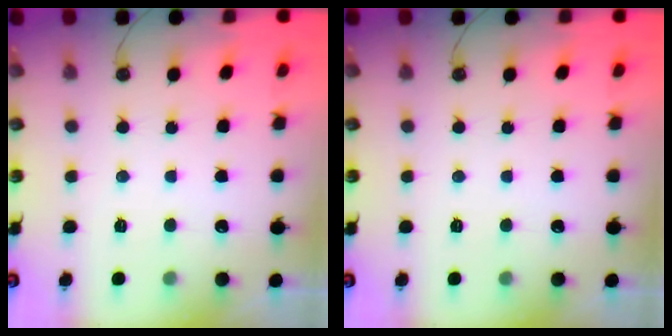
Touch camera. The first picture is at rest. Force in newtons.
{"total": 0.0}